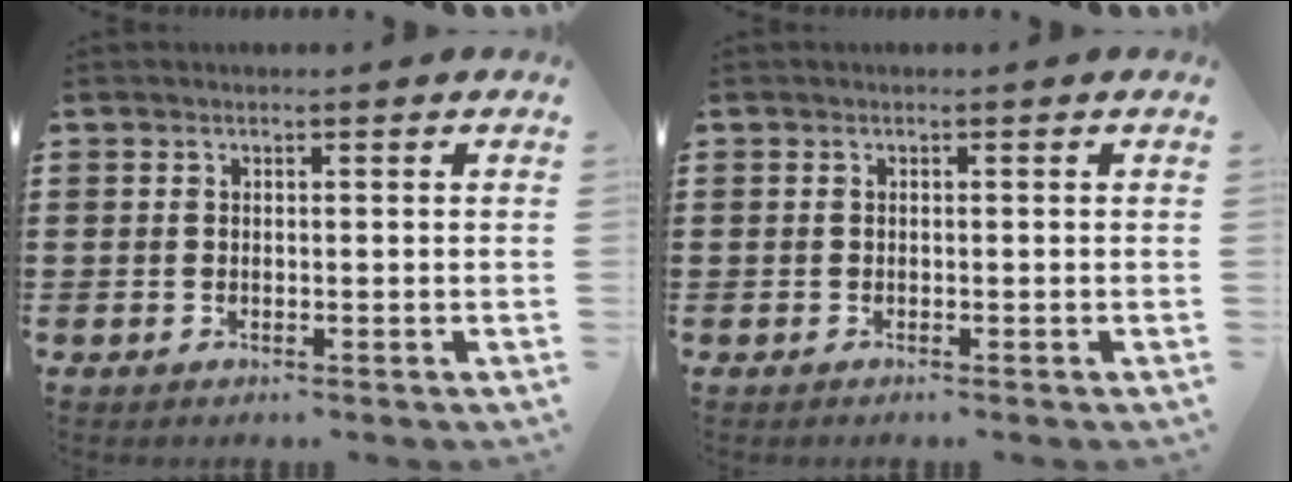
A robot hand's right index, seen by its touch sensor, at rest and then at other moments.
{"total": 0.0}